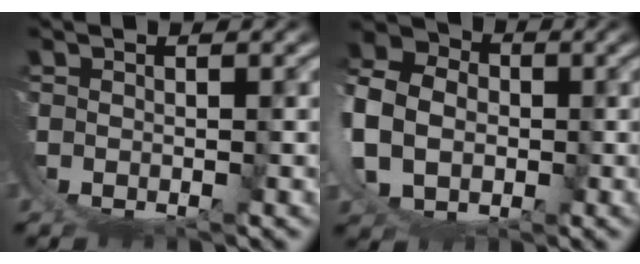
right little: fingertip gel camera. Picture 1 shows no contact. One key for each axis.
{"total": 9.8, "fx": 3.8, "fy": 7.1, "fz": 5.5, "tx": -0.120, "ty": -0.004, "tz": 0.057}